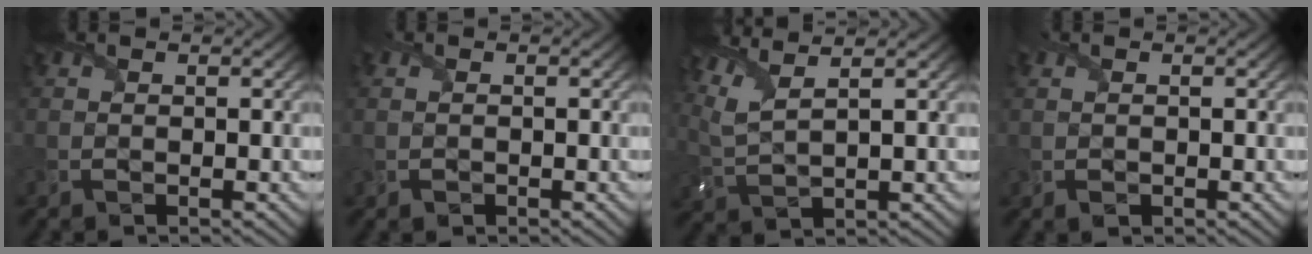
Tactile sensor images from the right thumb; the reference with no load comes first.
{"total": 0.8, "force": [-0.4, 0.7, 0.2], "torque": [-0.011, -0.001, -0.008]}
{"total": 6.1, "force": [4.5, 0.7, 4.0], "torque": [-0.102, 0.012, 0.087]}
{"total": 0.7, "force": [-0.1, 0.5, 0.4], "torque": [-0.012, 0.001, 0.000]}